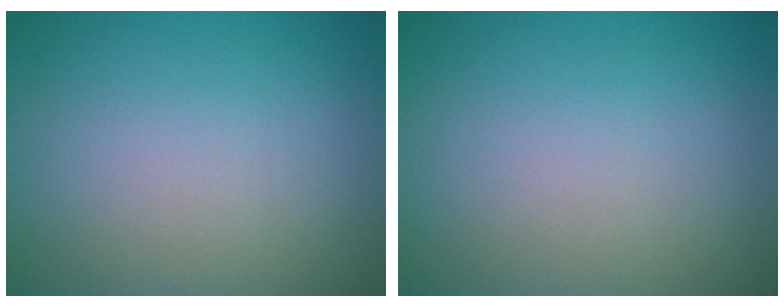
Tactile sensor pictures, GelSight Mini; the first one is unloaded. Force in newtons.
{"total": 0.0}